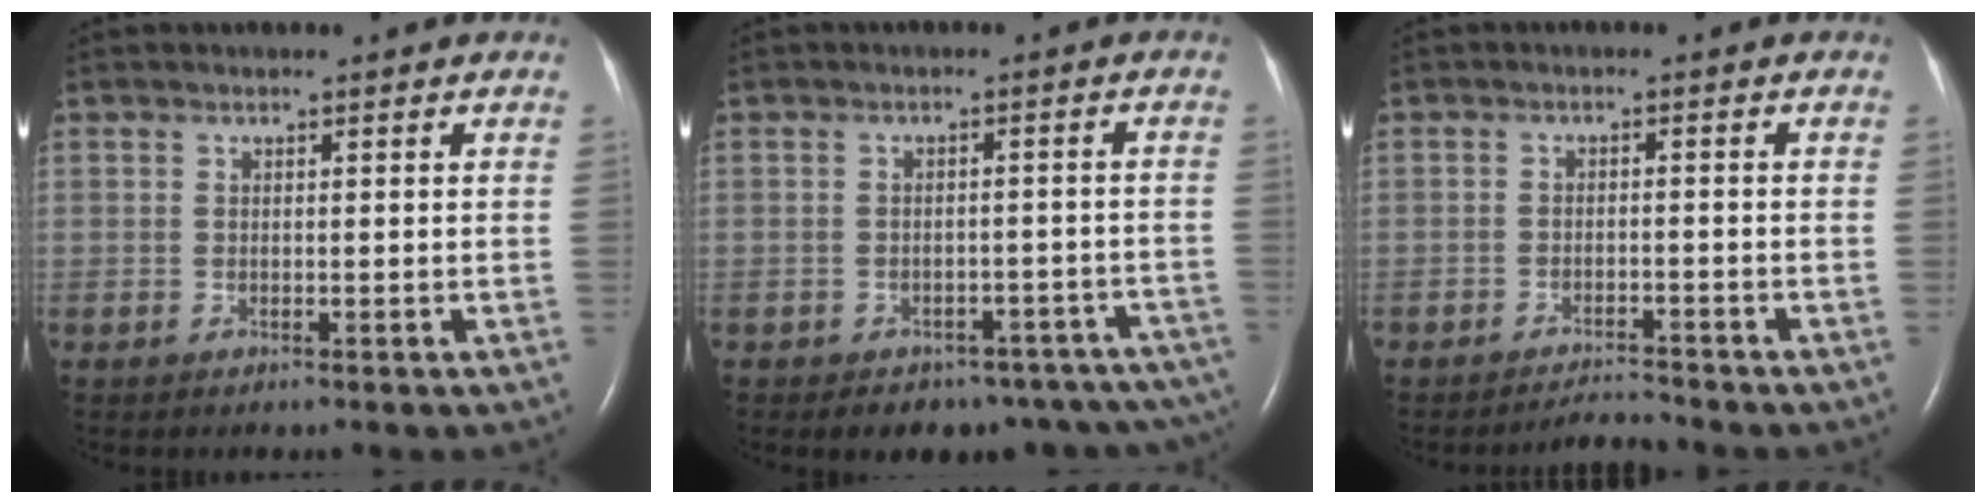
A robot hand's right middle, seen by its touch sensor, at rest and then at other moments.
{"total": 14.4, "force": [-11.3, 7.2, 5.1], "torque": [-0.051, 0.026, -0.114]}
{"total": 2.6, "force": [-2.5, -0.5, -0.3], "torque": [0.001, -0.014, -0.039]}